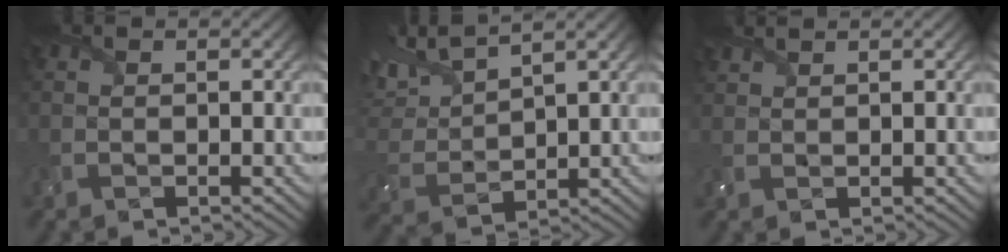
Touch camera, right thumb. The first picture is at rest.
{"total": 8.3, "force": [6.2, 2.0, 5.1], "torque": [-0.137, 0.021, 0.125]}
{"total": 1.4, "force": [1.4, 0.1, 0.3], "torque": [-0.016, 0.005, 0.032]}